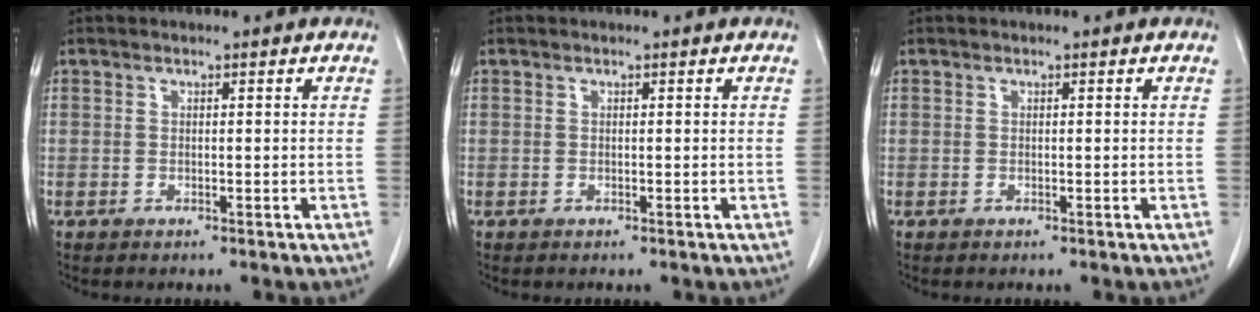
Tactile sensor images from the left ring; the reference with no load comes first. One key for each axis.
{"total": 0.0}
{"total": 0.0}